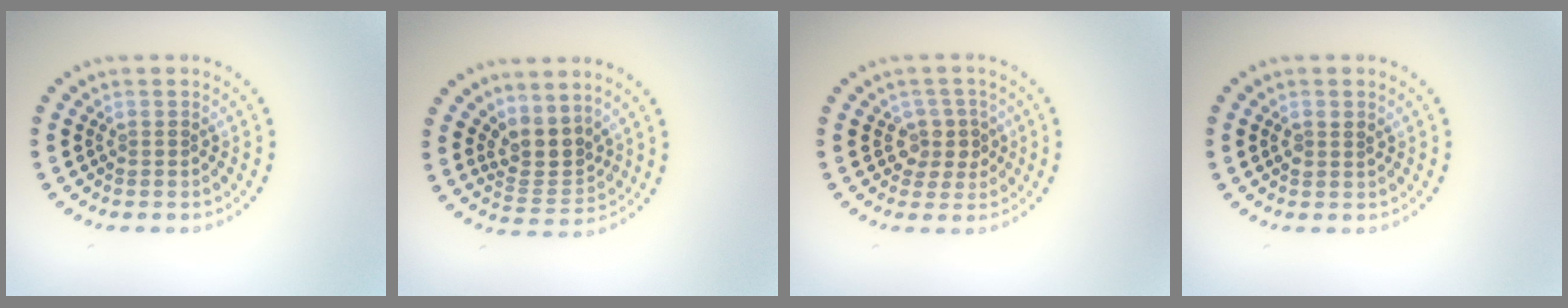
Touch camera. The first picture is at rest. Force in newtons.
{"total": 3.2, "press": 2.5, "slide": 2.0}
{"total": 2.3, "press": 2.0, "slide": 1.1}
{"total": 1.0, "press": 0.9, "slide": 0.4}